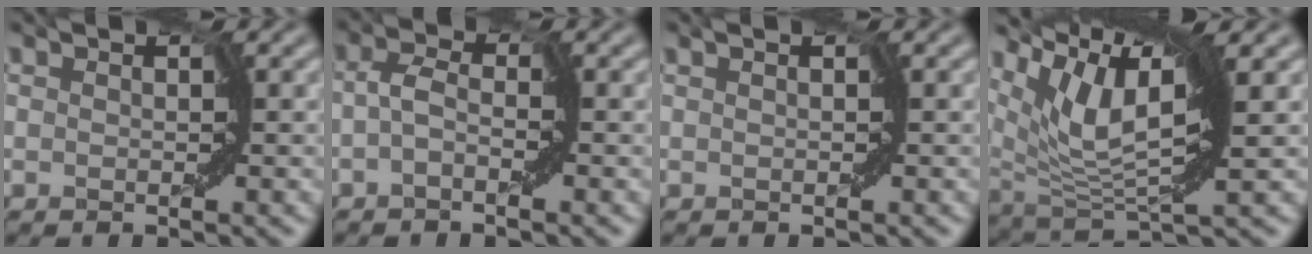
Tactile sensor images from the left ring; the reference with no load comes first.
{"total": 1.5, "force": [-0.5, 0.5, 1.3], "torque": [-0.031, 0.008, -0.017]}
{"total": 0.0}
{"total": 7.9, "force": [4.1, 1.9, 6.5], "torque": [-0.135, 0.001, 0.078]}